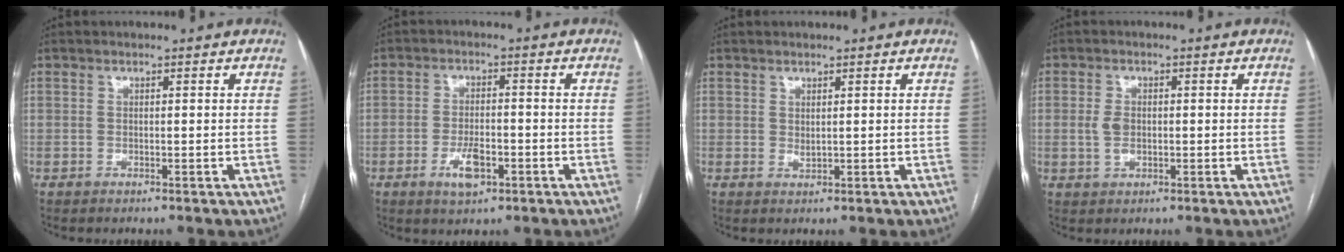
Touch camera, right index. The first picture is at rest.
{"total": 5.0, "force": [-2.3, 2.0, 4.0], "torque": [-0.079, -0.002, -0.035]}
{"total": 0.8, "force": [0.4, 0.3, 0.6], "torque": [-0.010, -0.005, 0.010]}
{"total": 2.8, "force": [-0.1, 1.8, 2.2], "torque": [-0.046, 0.002, -0.001]}